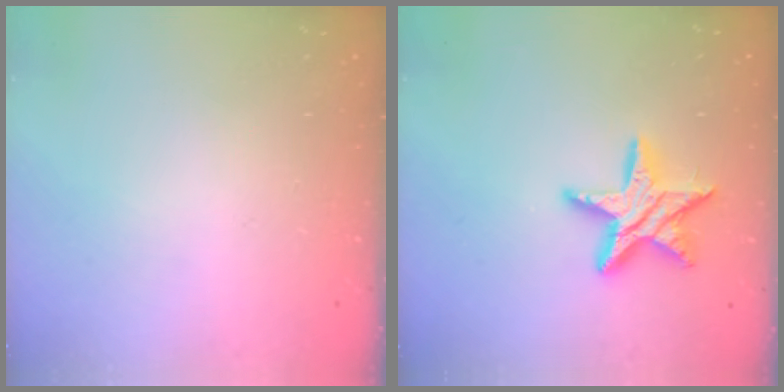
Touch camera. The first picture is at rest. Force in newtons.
{"total": 13.2, "press": 13.2, "slide": 0.6}